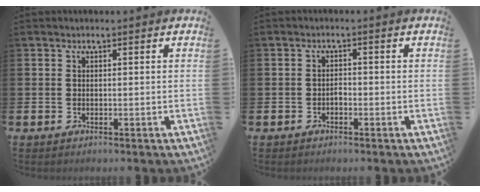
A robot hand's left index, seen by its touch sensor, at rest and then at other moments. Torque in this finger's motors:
{"motor_torque": [0.02, 0.01, -0.02, 0.01]}